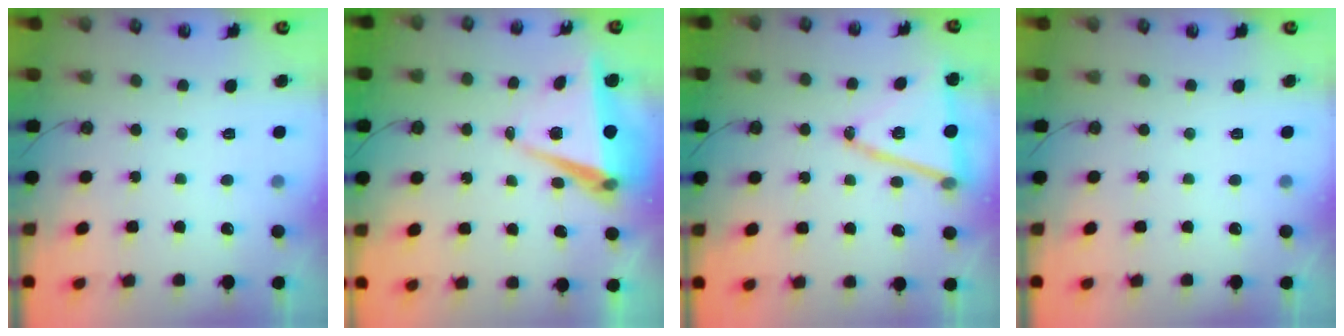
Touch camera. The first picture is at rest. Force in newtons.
{"total": 8.1, "press": 6.8, "slide": 4.4}
{"total": 14.9, "press": 14.5, "slide": 3.5}
{"total": 0.0}